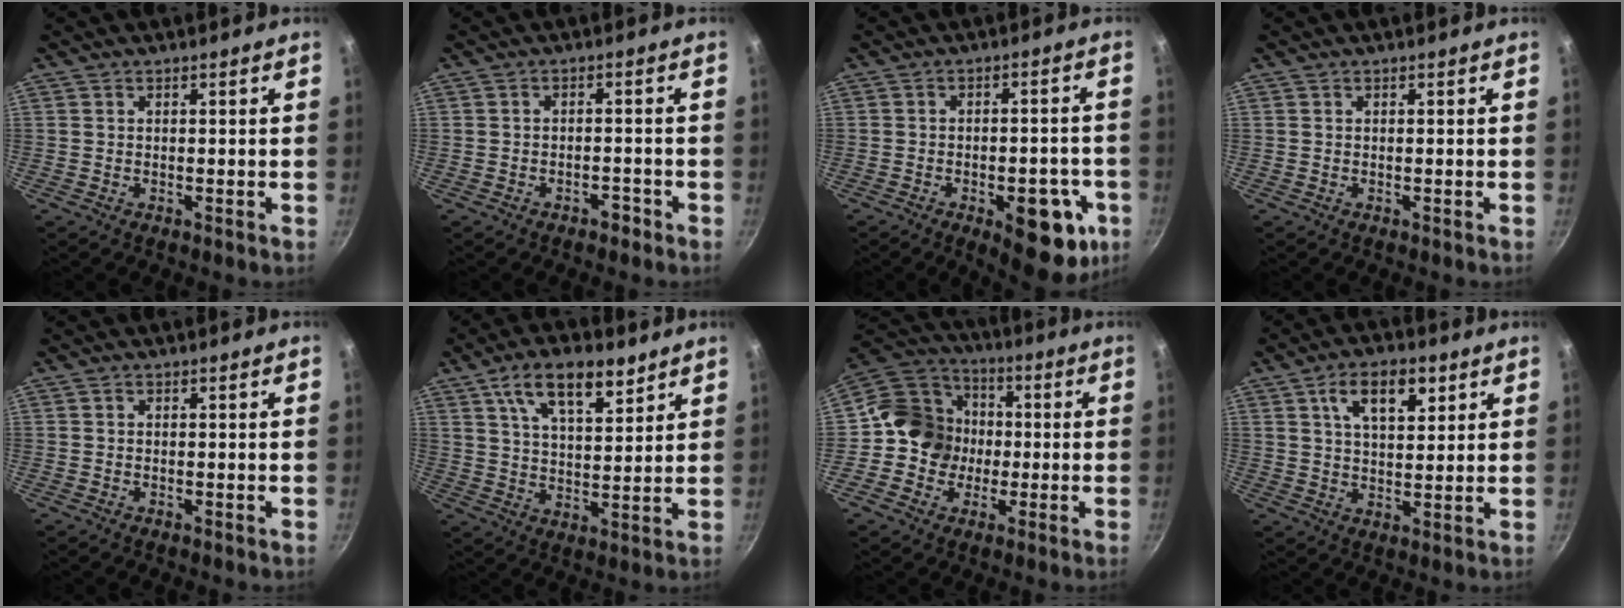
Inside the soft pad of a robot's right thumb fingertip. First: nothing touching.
{"total": 2.5, "force": [-1.6, 1.3, 1.5], "torque": [-0.013, 0.018, -0.017]}
{"total": 14.9, "force": [-5.7, 6.7, 12.0], "torque": [-0.102, 0.016, -0.065]}
{"total": 0.0}
{"total": 0.0}
{"total": 12.3, "force": [7.3, 5.3, 8.4], "torque": [-0.119, -0.027, 0.125]}
{"total": 13.1, "force": [-1.3, 12.0, 5.0], "torque": [-0.046, 0.030, -0.042]}
{"total": 10.7, "force": [5.1, 5.2, 7.8], "torque": [-0.108, -0.017, 0.083]}